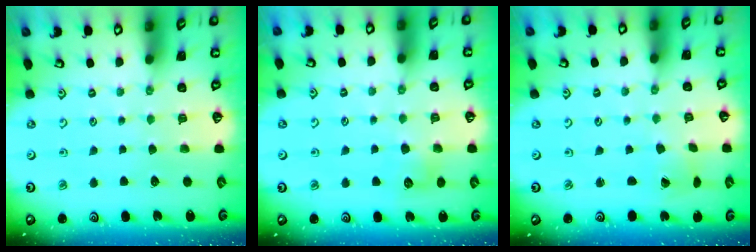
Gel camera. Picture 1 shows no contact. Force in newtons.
{"total": 8.5, "press": 8.5, "slide": 0.7}
{"total": 1.1, "press": 1.1, "slide": 0.1}